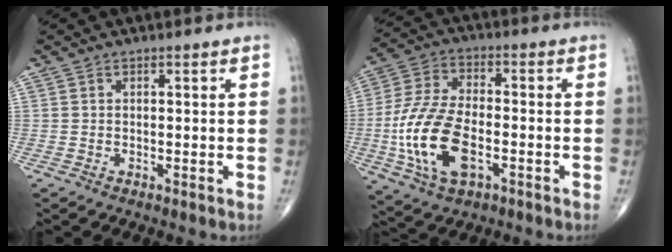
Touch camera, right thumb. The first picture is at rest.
{"total": 15.7, "force": [-4.0, 8.2, 12.8], "torque": [-0.266, 0.014, -0.074]}